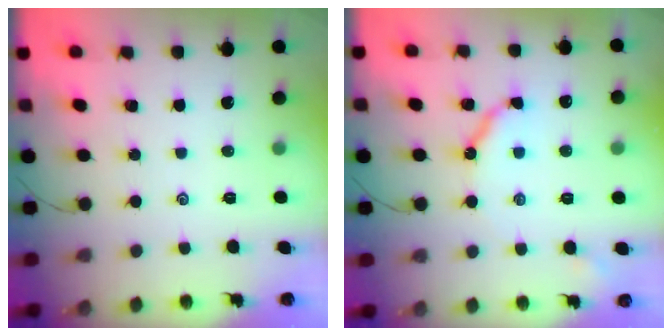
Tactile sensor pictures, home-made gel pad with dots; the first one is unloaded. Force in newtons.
{"total": 9.2, "press": 9.2, "slide": 0.8}